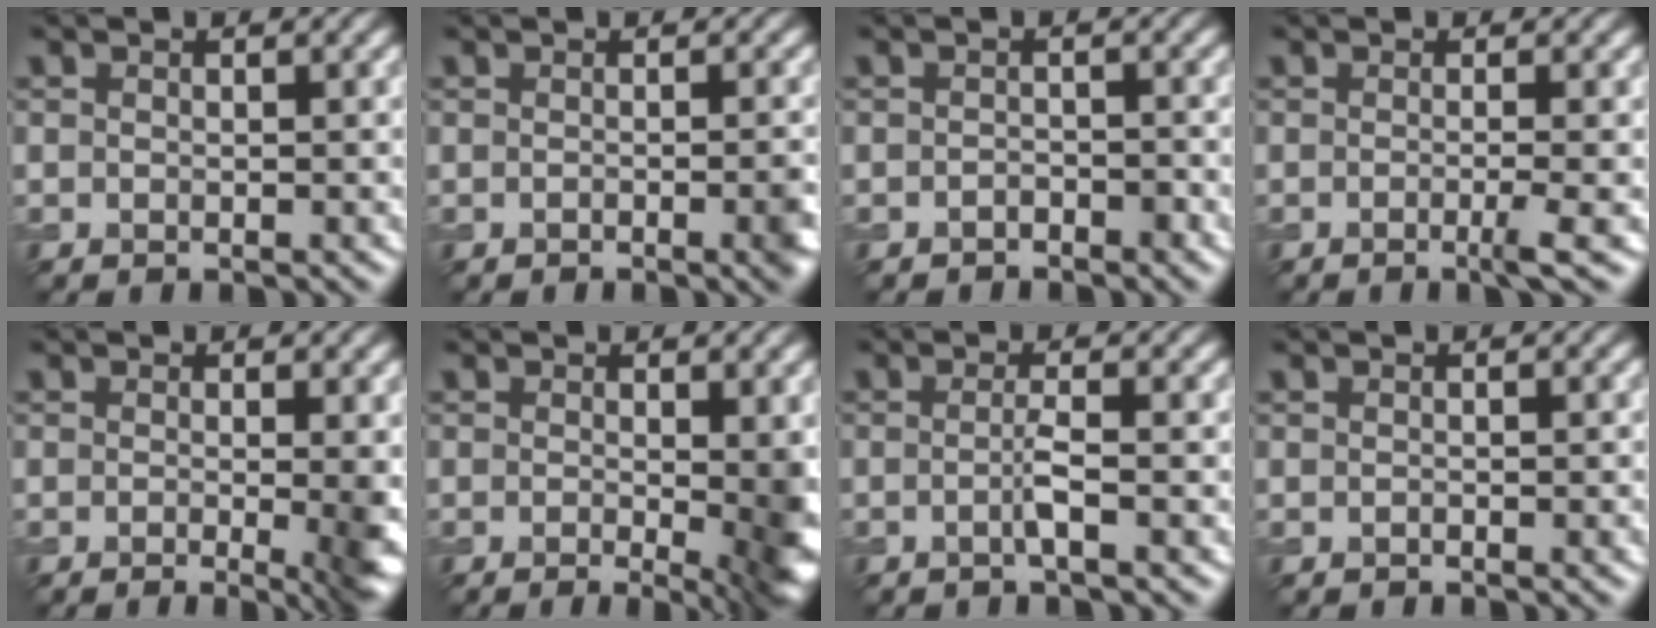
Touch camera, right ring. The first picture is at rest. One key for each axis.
{"total": 2.2, "fx": -0.8, "fy": 0.6, "fz": 1.9, "tx": -0.021, "ty": 0.000, "tz": -0.013}
{"total": 1.0, "fx": -0.9, "fy": 0.4, "fz": 0.3, "tx": -0.005, "ty": 0.004, "tz": -0.016}
{"total": 2.1, "fx": -0.5, "fy": 0.4, "fz": 2.0, "tx": -0.027, "ty": -0.006, "tz": -0.017}
{"total": 5.8, "fx": -0.8, "fy": 1.9, "fz": 5.5, "tx": -0.053, "ty": -0.008, "tz": -0.009}
{"total": 7.0, "fx": -0.8, "fy": 2.0, "fz": 6.7, "tx": -0.069, "ty": -0.010, "tz": -0.007}
{"total": 1.7, "fx": -0.4, "fy": 0.1, "fz": 1.6, "tx": -0.032, "ty": 0.001, "tz": -0.011}
{"total": 0.7, "fx": -0.3, "fy": 0.2, "fz": 0.5, "tx": -0.009, "ty": 0.001, "tz": -0.006}